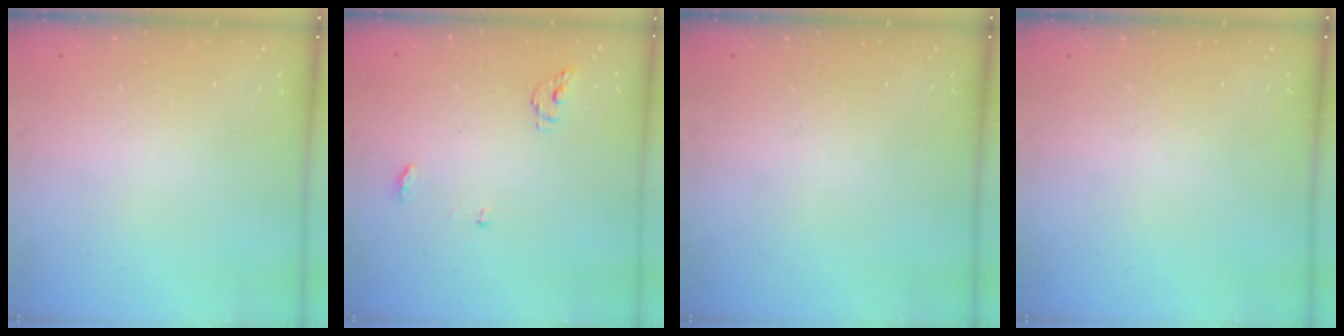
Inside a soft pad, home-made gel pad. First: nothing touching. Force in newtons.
{"total": 4.8, "press": 4.8, "slide": 0.4}
{"total": 0.0}
{"total": 0.0}